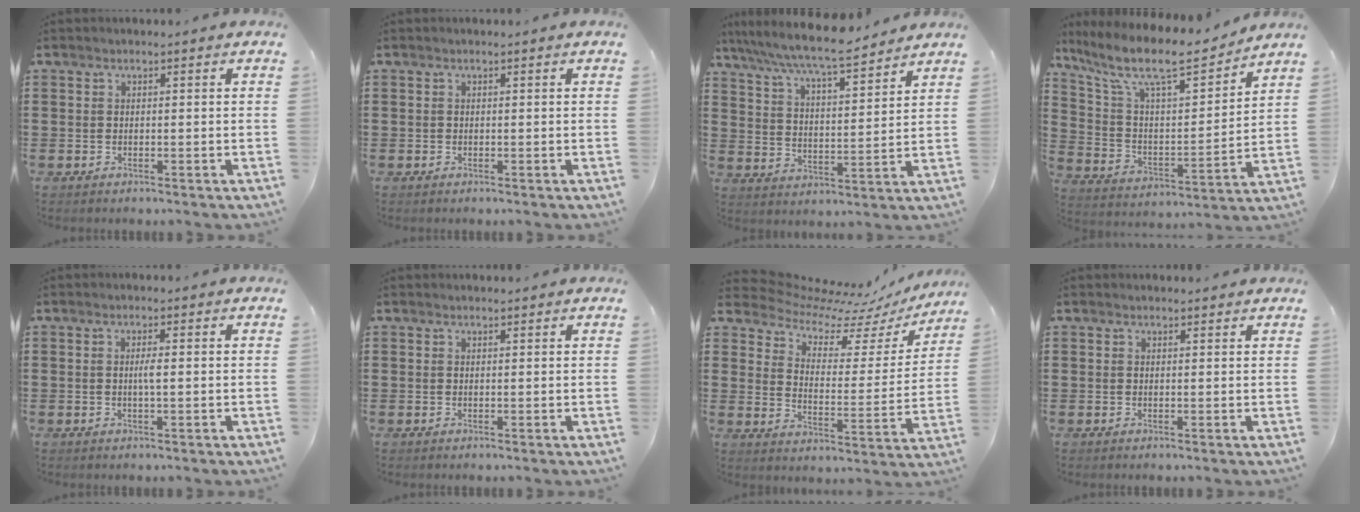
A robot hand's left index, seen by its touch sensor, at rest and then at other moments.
{"total": 0.0}
{"total": 7.5, "force": [6.7, 0.5, 3.4], "torque": [-0.090, -0.035, 0.115]}
{"total": 11.8, "force": [9.6, 2.3, 6.4], "torque": [-0.157, -0.058, 0.162]}
{"total": 1.9, "force": [0.1, 0.2, 1.9], "torque": [-0.038, -0.002, 0.002]}
{"total": 0.6, "force": [0.5, 0.1, 0.1], "torque": [-0.003, 0.000, 0.012]}
{"total": 7.5, "force": [6.7, 2.5, 2.2], "torque": [-0.065, -0.057, 0.111]}
{"total": 0.8, "force": [0.8, 0.2, 0.1], "torque": [-0.003, 0.001, 0.015]}